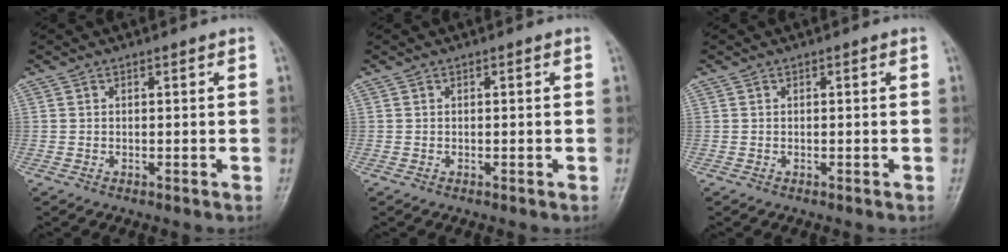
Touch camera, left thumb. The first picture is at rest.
{"total": 0.0}
{"total": 0.0}